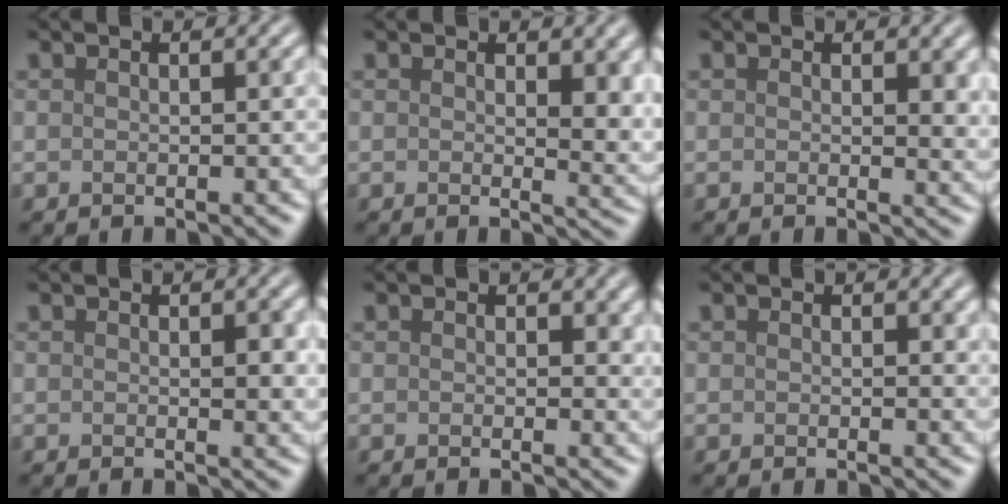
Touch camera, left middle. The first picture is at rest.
{"total": 3.6, "force": [1.1, 1.7, 3.0], "torque": [-0.031, -0.007, 0.019]}
{"total": 2.2, "force": [0.6, 1.1, 1.7], "torque": [-0.016, -0.003, 0.006]}
{"total": 1.4, "force": [0.2, 0.6, 1.3], "torque": [-0.013, -0.005, 0.004]}
{"total": 1.6, "force": [0.6, 1.1, 0.9], "torque": [-0.007, -0.003, 0.003]}
{"total": 0.8, "force": [0.4, 0.5, 0.4], "torque": [-0.002, -0.001, 0.003]}